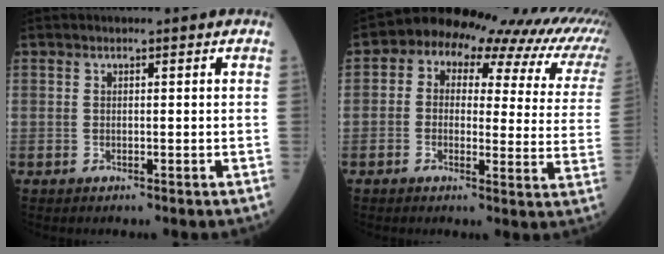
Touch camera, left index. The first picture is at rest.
{"total": 20.2, "force": [13.3, 8.3, 12.7], "torque": [-0.166, 0.046, 0.133]}